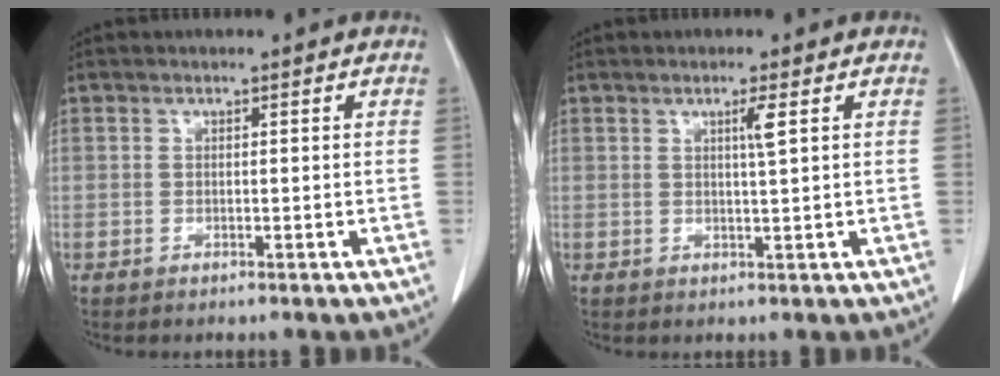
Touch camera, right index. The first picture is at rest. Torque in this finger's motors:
{"motor_torque": [0.06, 0.06, 0.05, 0.03]}